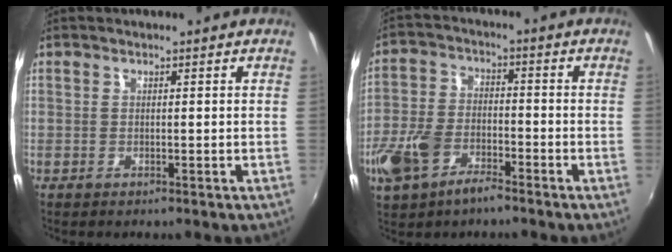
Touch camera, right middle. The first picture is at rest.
{"total": 10.4, "force": [-5.8, 5.6, 6.5], "torque": [-0.148, -0.003, -0.110]}